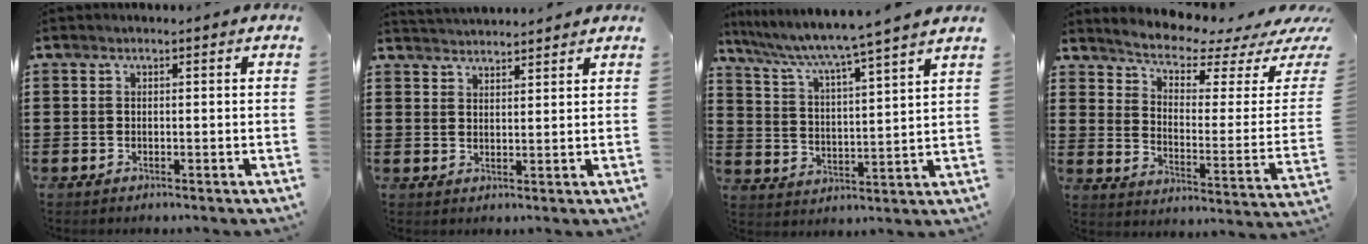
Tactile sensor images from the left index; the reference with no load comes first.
{"total": 2.7, "force": [2.7, -0.3, -0.2], "torque": [-0.004, -0.009, 0.051]}
{"total": 4.8, "force": [4.2, -1.0, 2.2], "torque": [-0.065, -0.040, 0.060]}
{"total": 4.8, "force": [4.2, 0.5, 2.1], "torque": [-0.058, -0.041, 0.066]}